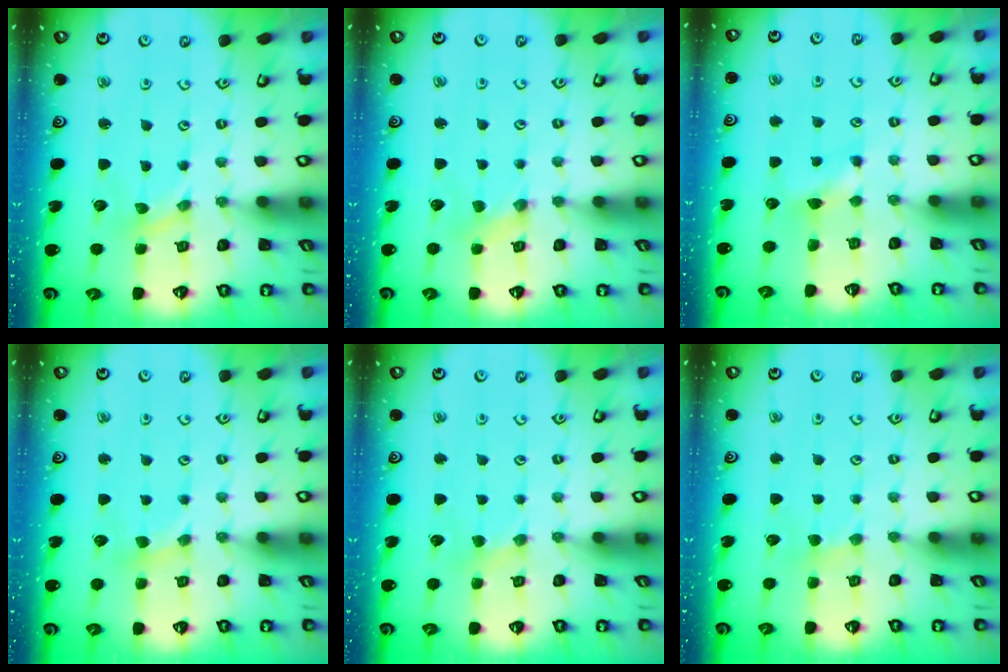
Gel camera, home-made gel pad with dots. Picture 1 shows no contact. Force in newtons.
{"total": 2.1, "press": 2.1, "slide": 0.3}
{"total": 4.6, "press": 4.5, "slide": 0.8}
{"total": 2.1, "press": 2.0, "slide": 0.3}
{"total": 2.6, "press": 2.6, "slide": 0.4}
{"total": 2.8, "press": 2.7, "slide": 0.4}